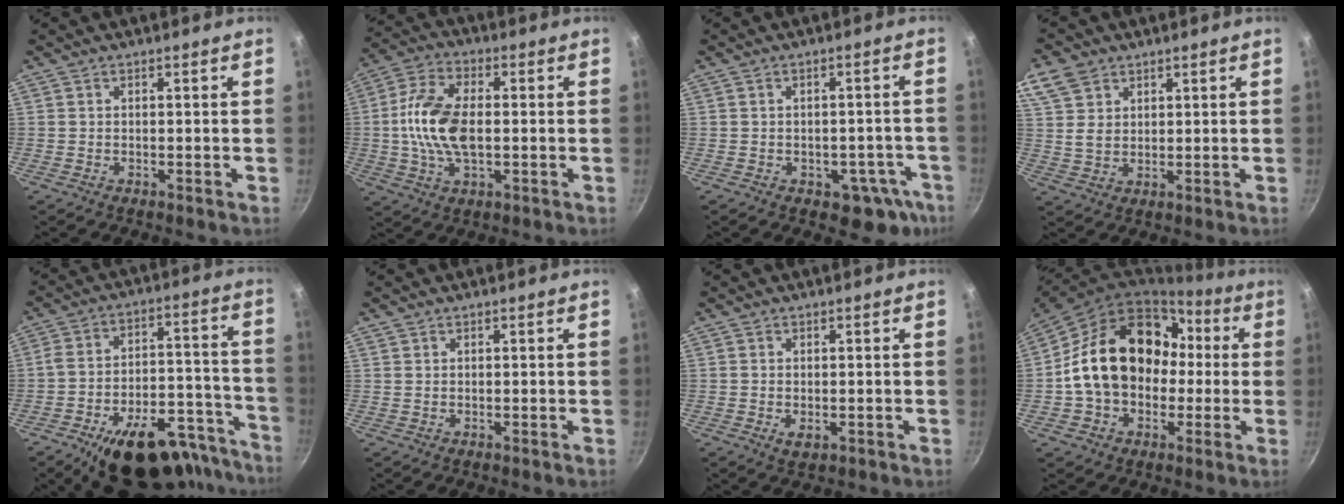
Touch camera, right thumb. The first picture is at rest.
{"total": 12.8, "force": [-0.3, 7.0, 10.7], "torque": [-0.204, 0.022, -0.016]}
{"total": 7.0, "force": [-3.4, 4.9, 3.6], "torque": [0.011, 0.044, -0.021]}
{"total": 9.2, "force": [5.0, 6.6, 4.0], "torque": [-0.064, -0.010, 0.097]}
{"total": 27.3, "force": [-18.2, 12.8, 15.8], "torque": [-0.169, 0.103, -0.249]}
{"total": 0.5, "force": [0.4, 0.4, 0.1], "torque": [0.001, -0.002, 0.005]}
{"total": 2.0, "force": [-0.3, 1.2, 1.5], "torque": [-0.026, -0.007, -0.003]}
{"total": 21.8, "force": [0.9, 16.6, 14.1], "torque": [-0.222, 0.062, 0.018]}